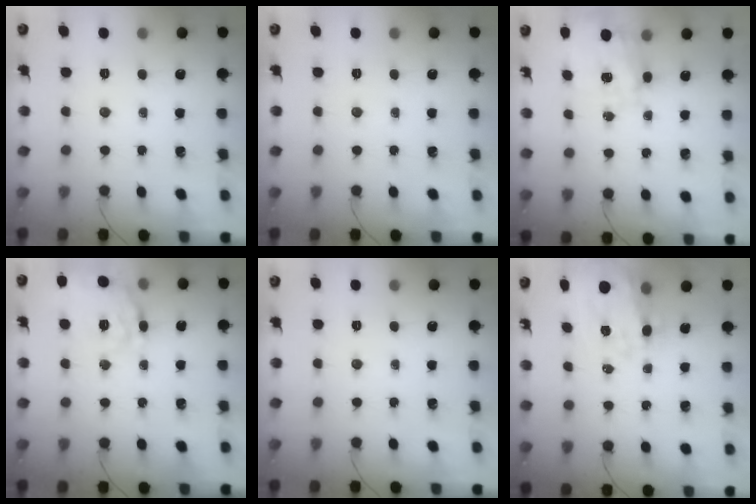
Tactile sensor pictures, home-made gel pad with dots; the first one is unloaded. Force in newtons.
{"total": 0.0}
{"total": 3.6, "press": 3.5, "slide": 1.0}
{"total": 20.2, "press": 20.1, "slide": 2.2}
{"total": 0.0}
{"total": 9.2, "press": 8.7, "slide": 3.0}